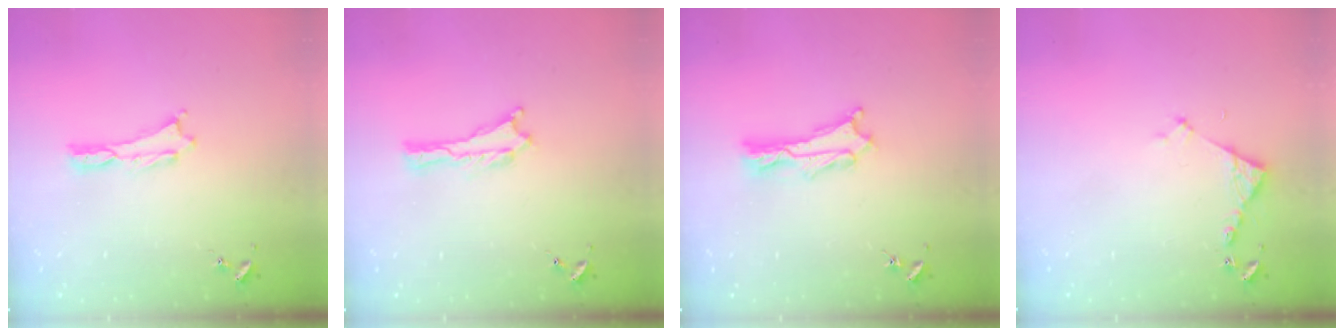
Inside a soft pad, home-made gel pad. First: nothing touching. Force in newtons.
{"total": 0.0}
{"total": 2.4, "press": 2.4, "slide": 0.3}
{"total": 3.5, "press": 3.5, "slide": 0.3}